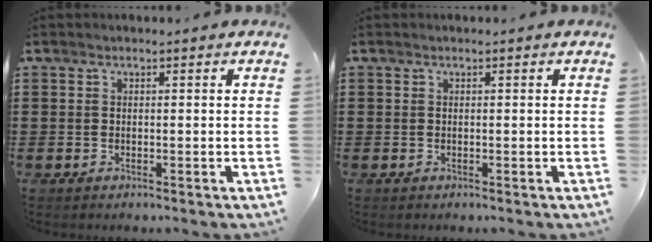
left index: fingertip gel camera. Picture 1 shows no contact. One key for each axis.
{"total": 0.0}